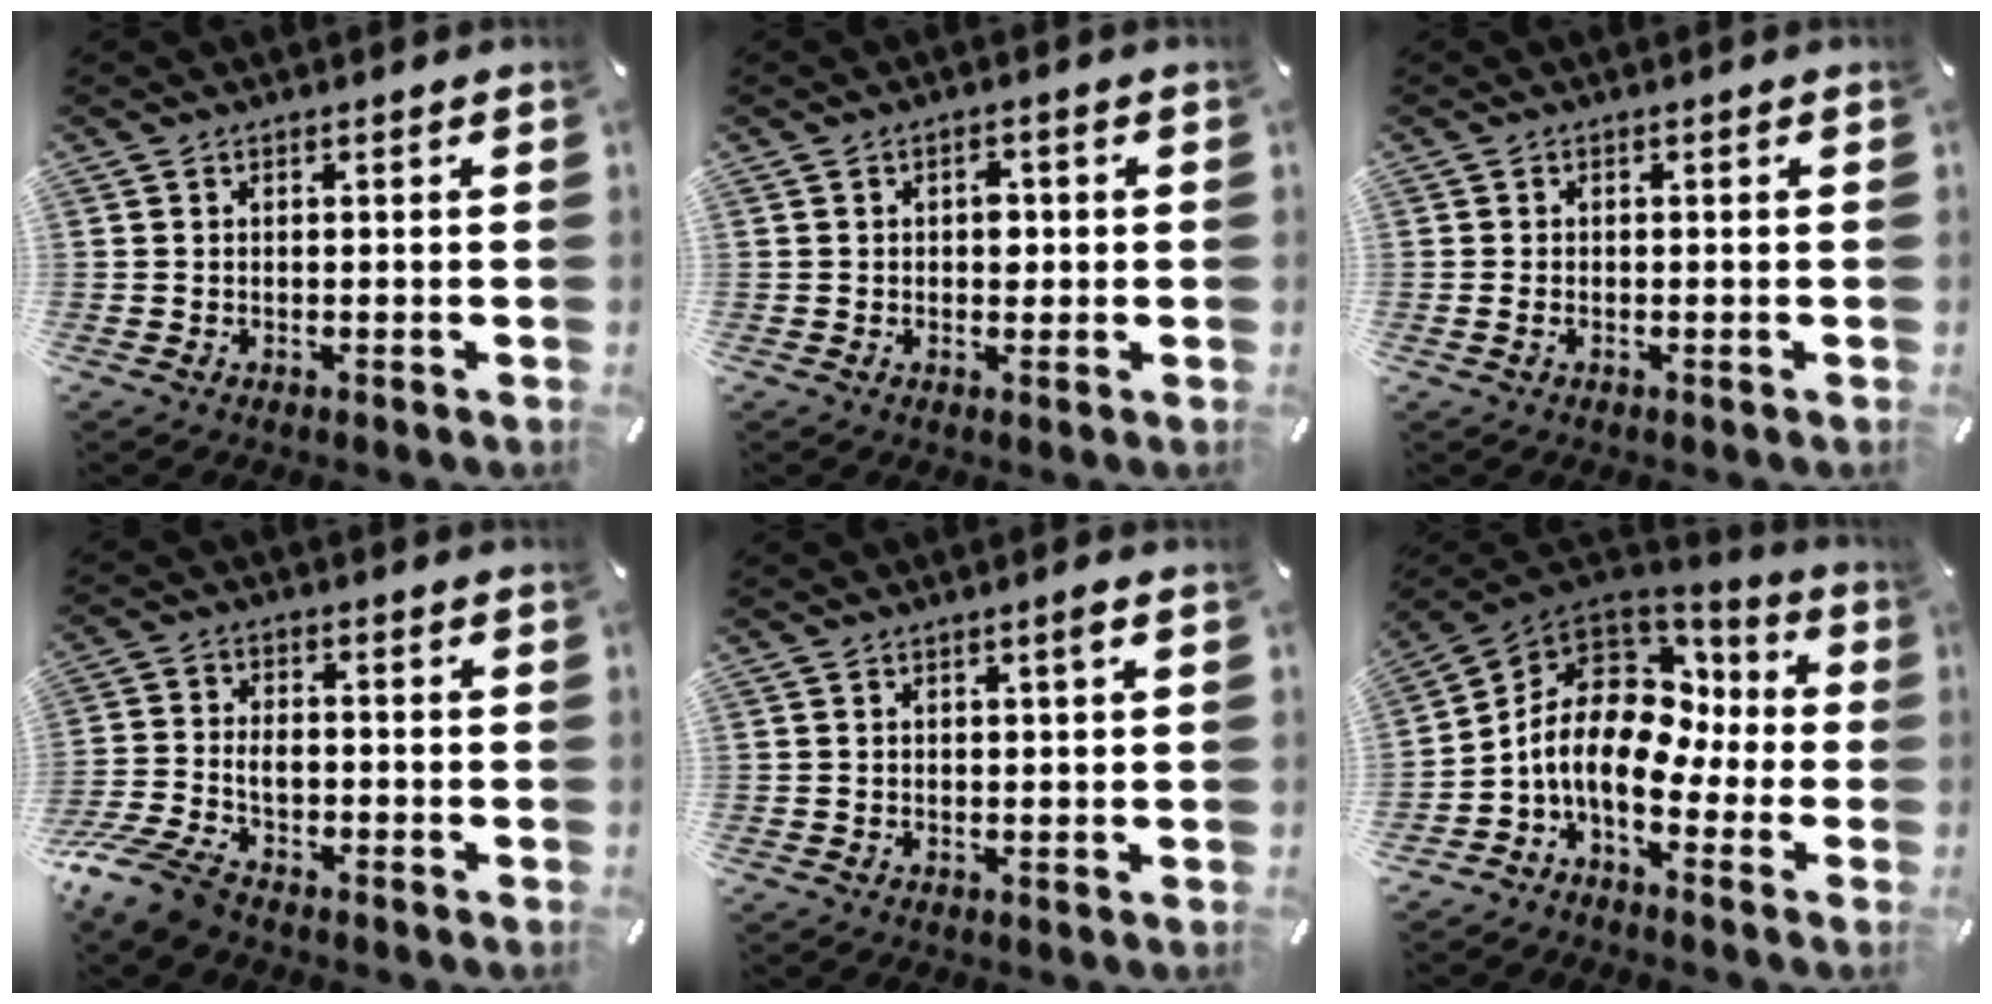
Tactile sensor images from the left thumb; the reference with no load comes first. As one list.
[{"total": 3.1, "force": [0.2, 2.2, 2.2], "torque": [-0.021, -0.002, -0.005]}, {"total": 1.2, "force": [-0.4, 0.6, 0.9], "torque": [-0.017, 0.000, -0.007]}, {"total": 8.8, "force": [-5.1, 4.9, 5.1], "torque": [-0.122, 0.012, -0.101]}, {"total": 1.7, "force": [0.8, 0.4, 1.5], "torque": [-0.022, 0.000, 0.009]}, {"total": 12.4, "force": [-2.1, 8.4, 8.9], "torque": [-0.192, -0.001, -0.044]}]